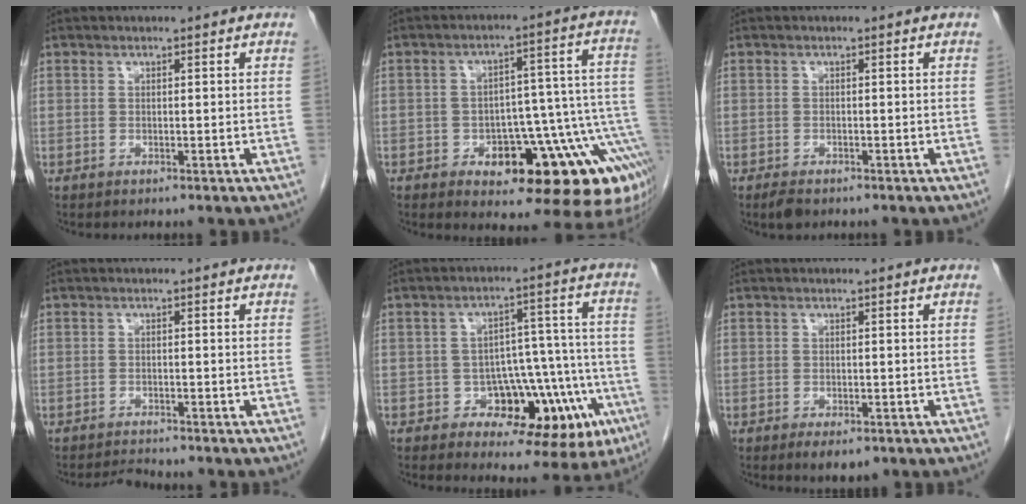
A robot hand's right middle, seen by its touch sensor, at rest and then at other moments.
{"total": 20.3, "force": [-9.0, 6.8, 16.9], "torque": [-0.112, 0.053, -0.109]}
{"total": 1.9, "force": [-1.4, 0.8, 1.0], "torque": [-0.024, -0.003, -0.021]}
{"total": 2.0, "force": [-1.9, -0.2, -0.1], "torque": [-0.001, -0.013, -0.030]}
{"total": 12.9, "force": [-5.8, 6.8, 9.3], "torque": [-0.083, 0.047, -0.068]}
{"total": 3.5, "force": [-2.2, 1.5, 2.3], "torque": [-0.029, -0.004, -0.025]}